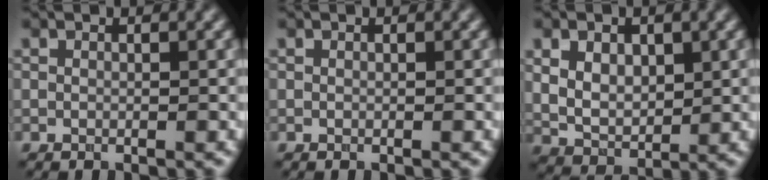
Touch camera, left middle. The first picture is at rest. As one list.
[{"total": 0.0}, {"total": 4.4, "force": [1.3, 2.9, 3.0], "torque": [-0.053, -0.005, 0.025]}]